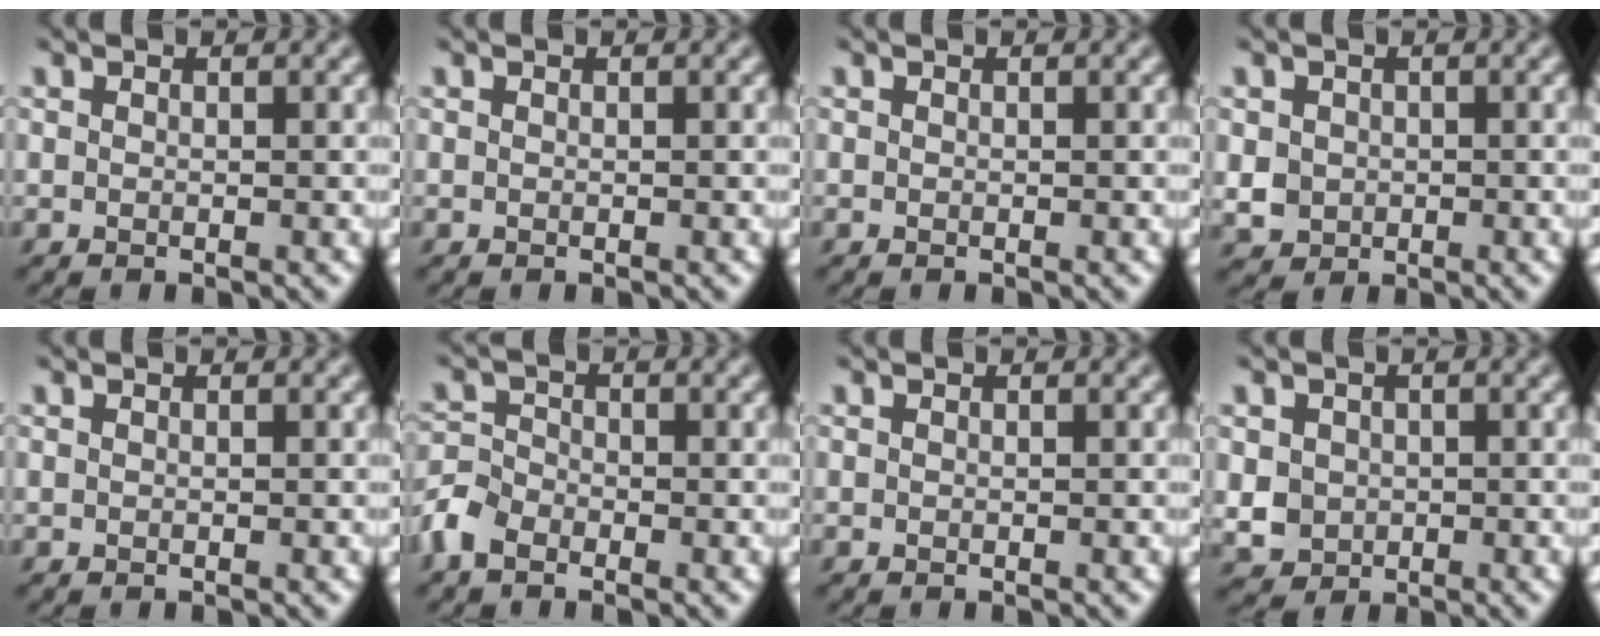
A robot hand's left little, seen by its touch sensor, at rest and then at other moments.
{"total": 0.0}
{"total": 0.0}
{"total": 2.0, "force": [-0.1, 1.9, 0.6], "torque": [-0.014, -0.003, 0.005]}
{"total": 0.0}
{"total": 3.4, "force": [-2.2, 2.1, 1.5], "torque": [-0.041, 0.005, -0.056]}
{"total": 0.0}
{"total": 2.6, "force": [0.0, 2.4, 0.8], "torque": [-0.020, 0.000, 0.001]}